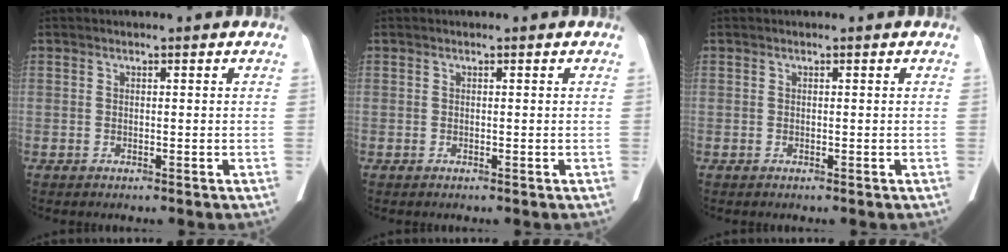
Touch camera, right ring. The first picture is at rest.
{"total": 0.0}
{"total": 0.0}